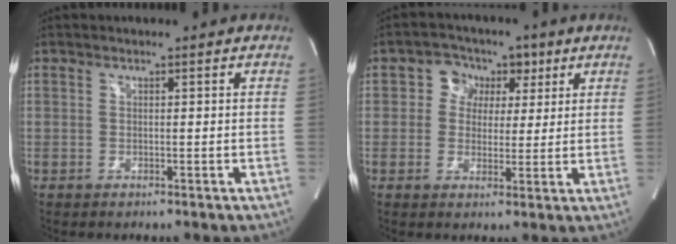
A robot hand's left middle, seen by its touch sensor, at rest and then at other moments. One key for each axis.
{"total": 5.8, "fx": 1.8, "fy": 5.2, "fz": 1.9, "tx": -0.022, "ty": 0.026, "tz": 0.028}